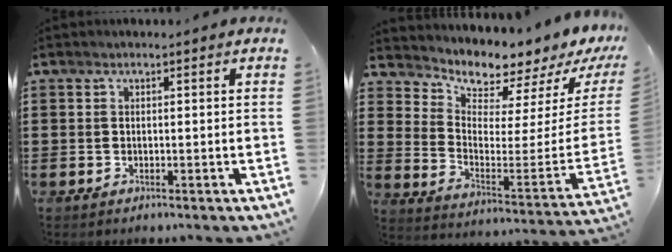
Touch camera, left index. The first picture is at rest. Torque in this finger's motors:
{"motor_torque": [2.14, 0.00, 0.44, 0.08]}